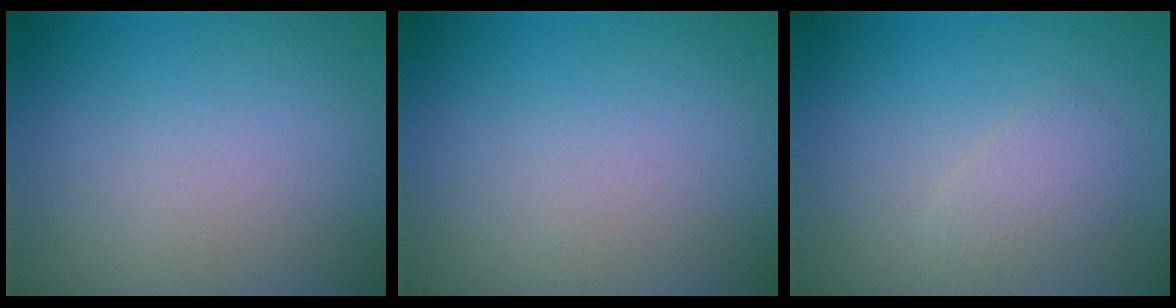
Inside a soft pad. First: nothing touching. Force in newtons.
{"total": 0.0}
{"total": 1.6, "press": 1.6, "slide": 0.0}